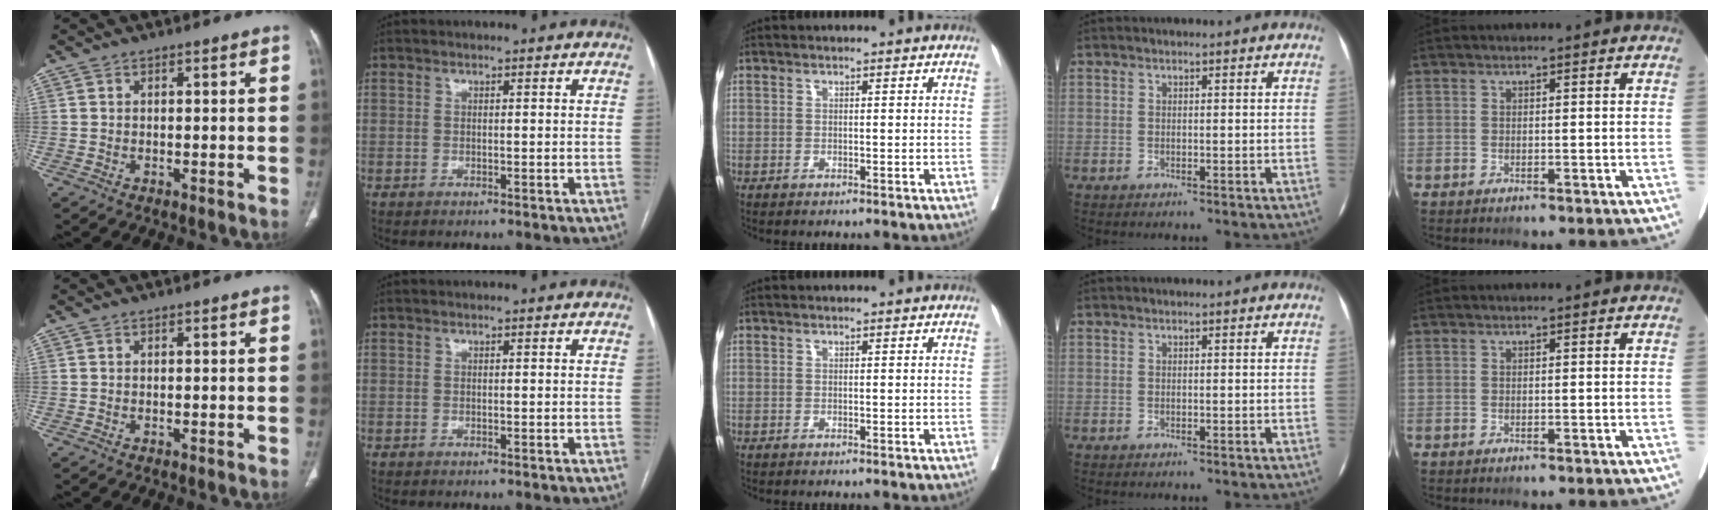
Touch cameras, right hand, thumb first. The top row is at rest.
{}